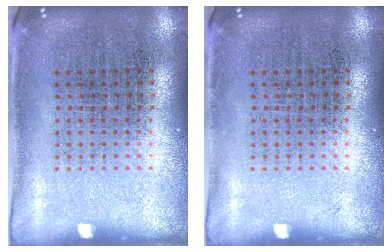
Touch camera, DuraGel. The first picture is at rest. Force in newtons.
{"total": 0.0}